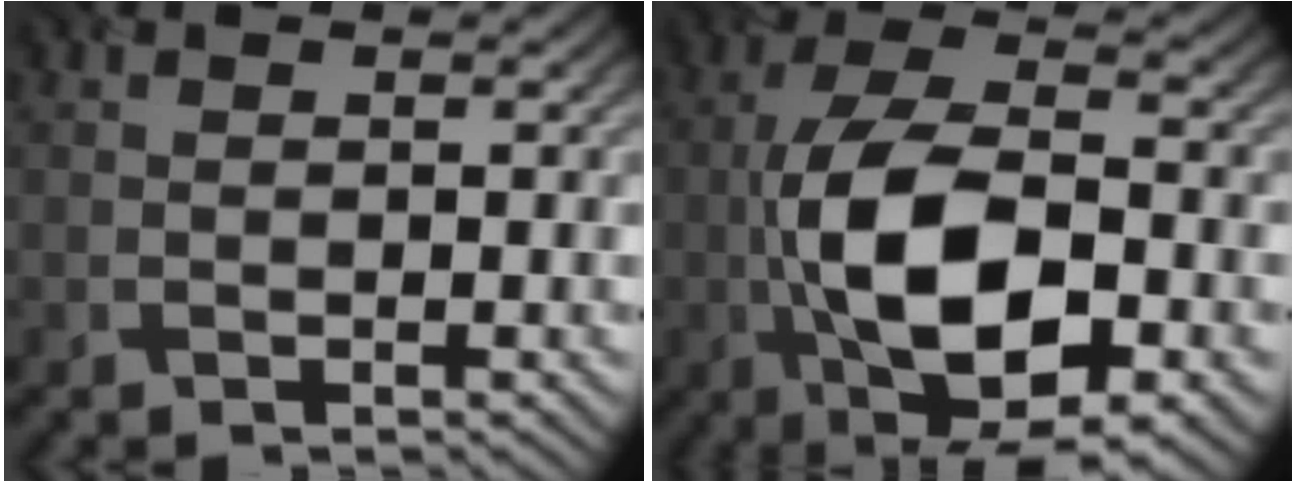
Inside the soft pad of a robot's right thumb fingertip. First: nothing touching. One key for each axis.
{"total": 15.6, "fx": -4.1, "fy": 6.9, "fz": 13.4, "tx": -0.261, "ty": -0.005, "tz": -0.080}